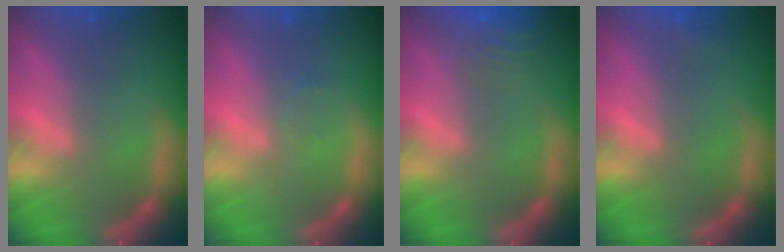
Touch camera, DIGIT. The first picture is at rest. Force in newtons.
{"total": 1.0}
{"total": 9.5}
{"total": 0.9}